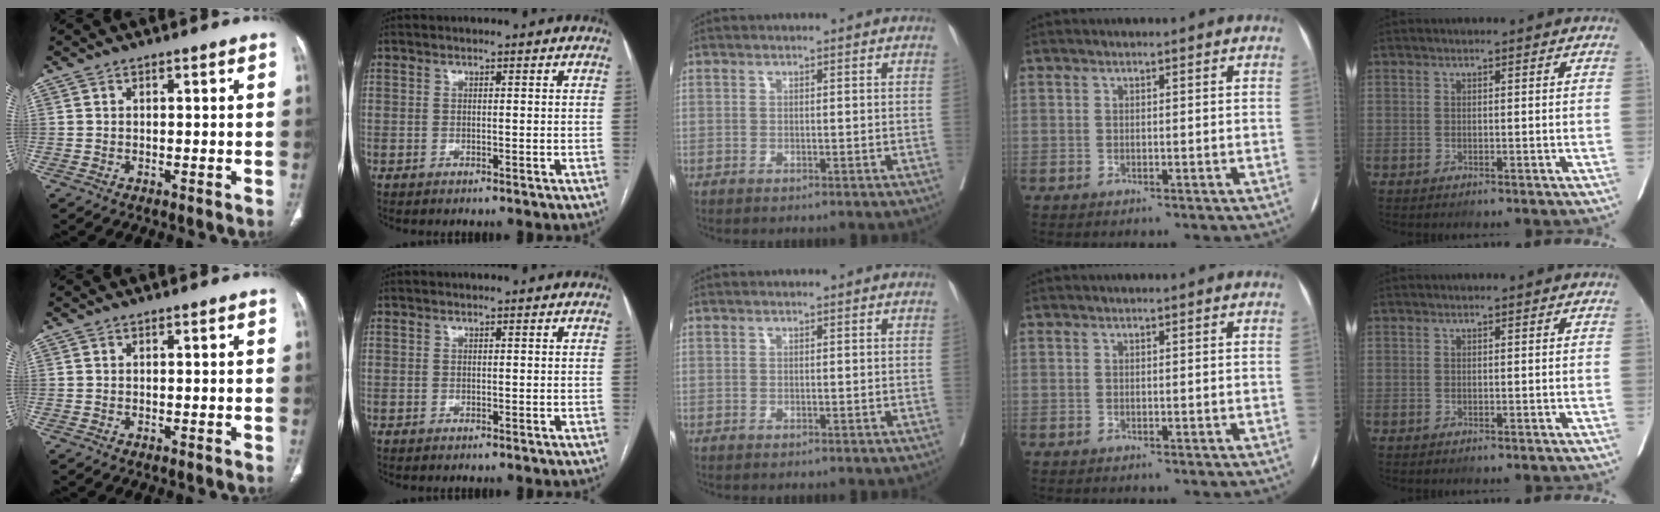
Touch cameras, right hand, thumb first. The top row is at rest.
{}